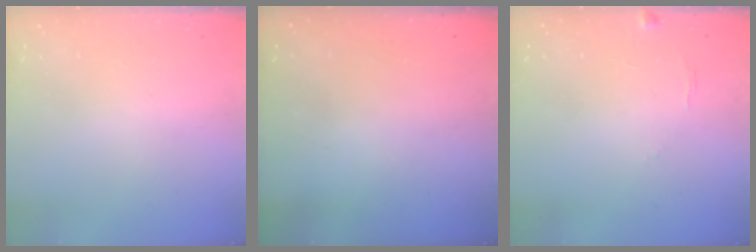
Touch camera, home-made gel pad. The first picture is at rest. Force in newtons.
{"total": 3.1, "press": 3.1, "slide": 0.3}
{"total": 6.5, "press": 6.5, "slide": 0.3}